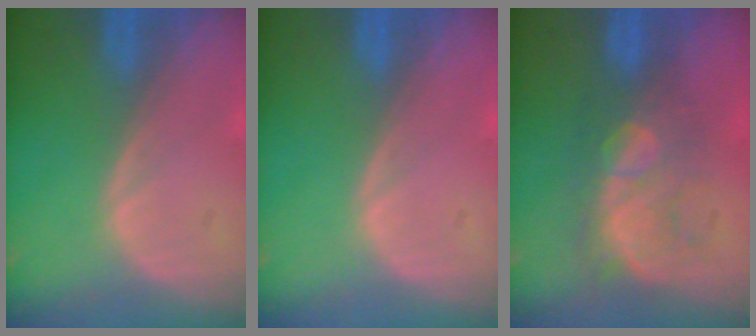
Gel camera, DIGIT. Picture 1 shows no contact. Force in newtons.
{"total": 0.0}
{"total": 8.9, "press": 7.6, "slide": 4.6}